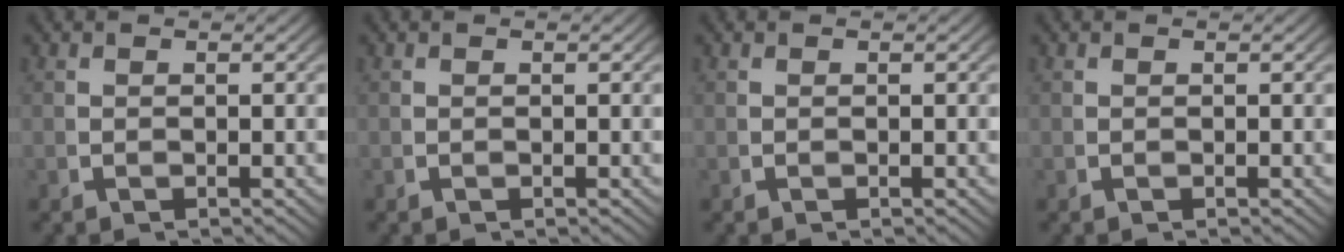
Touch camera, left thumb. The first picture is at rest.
{"total": 0.0}
{"total": 0.0}
{"total": 0.0}